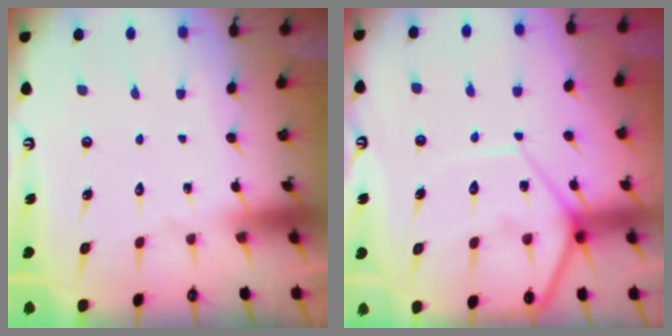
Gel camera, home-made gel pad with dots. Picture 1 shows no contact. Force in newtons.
{"total": 10.3, "press": 10.2, "slide": 1.1}